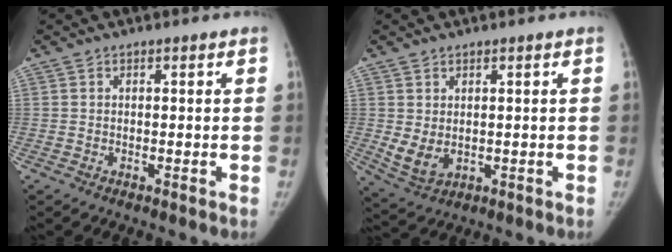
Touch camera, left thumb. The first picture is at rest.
{"total": 4.9, "force": [0.4, 3.4, 3.5], "torque": [-0.062, -0.014, 0.021]}